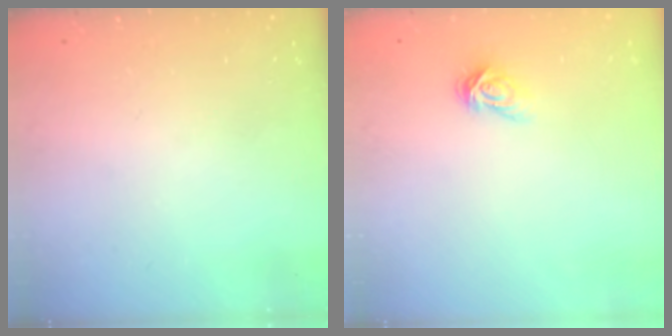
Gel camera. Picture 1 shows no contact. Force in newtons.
{"total": 4.8, "press": 4.8, "slide": 0.3}